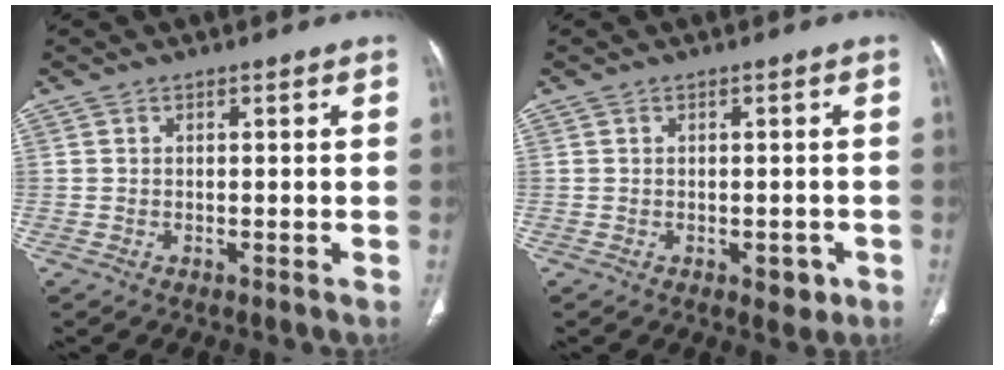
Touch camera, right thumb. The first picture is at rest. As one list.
[{"total": 2.8, "force": [-1.1, 1.7, 1.9], "torque": [-0.006, 0.003, -0.010]}]